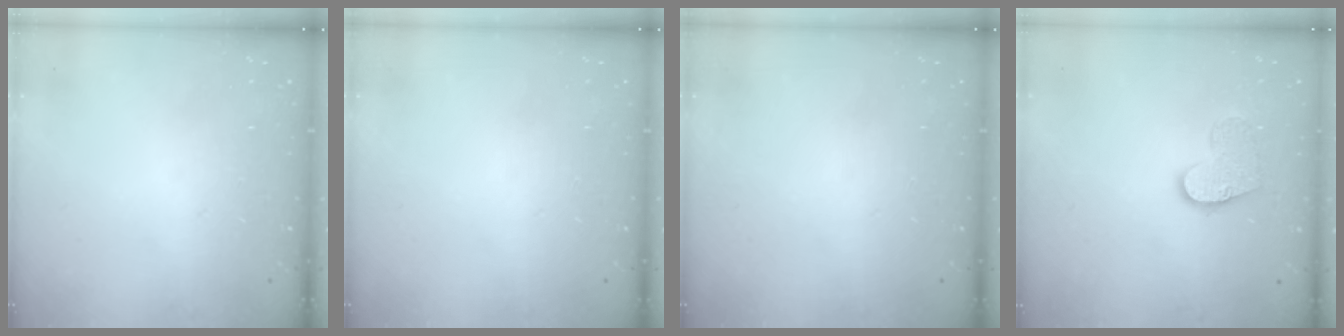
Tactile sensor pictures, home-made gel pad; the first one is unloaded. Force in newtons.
{"total": 0.0}
{"total": 0.0}
{"total": 10.4, "press": 10.4, "slide": 0.7}